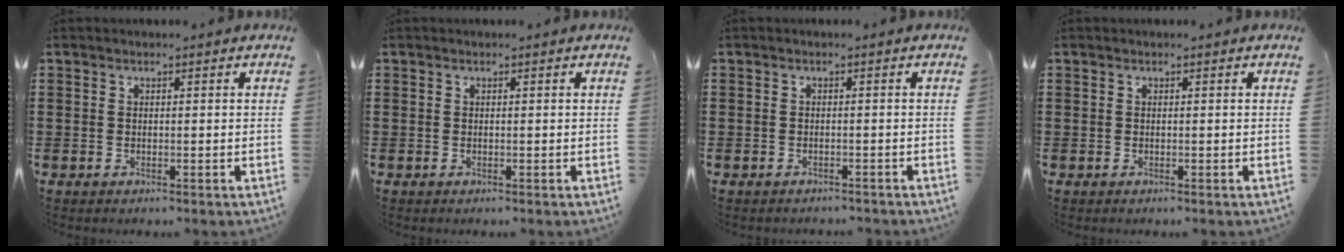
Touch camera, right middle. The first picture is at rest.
{"total": 0.0}
{"total": 0.9, "force": [-0.9, 0.2, -0.1], "torque": [-0.001, 0.001, -0.020]}
{"total": 0.0}